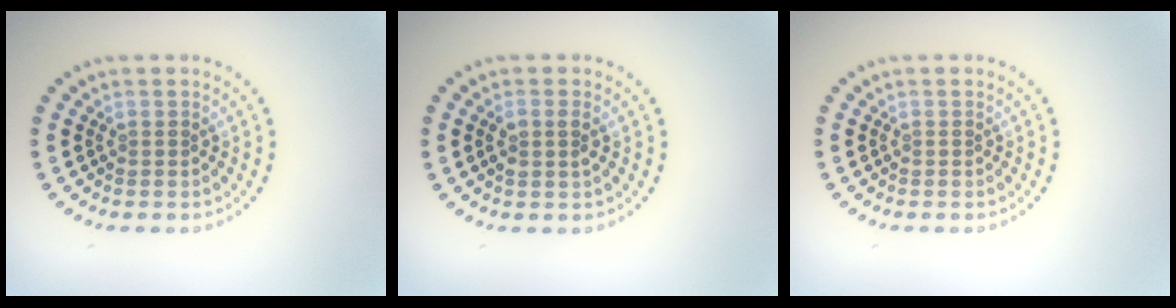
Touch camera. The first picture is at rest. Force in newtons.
{"total": 1.4, "press": 1.3, "slide": 0.5}
{"total": 0.0}